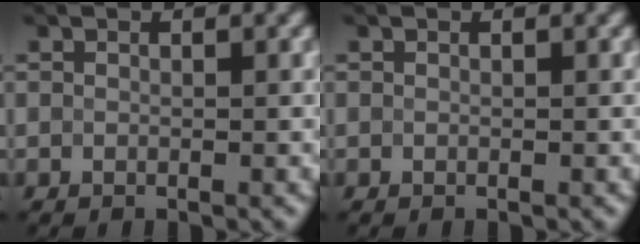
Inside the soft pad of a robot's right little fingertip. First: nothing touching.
{"total": 0.0}